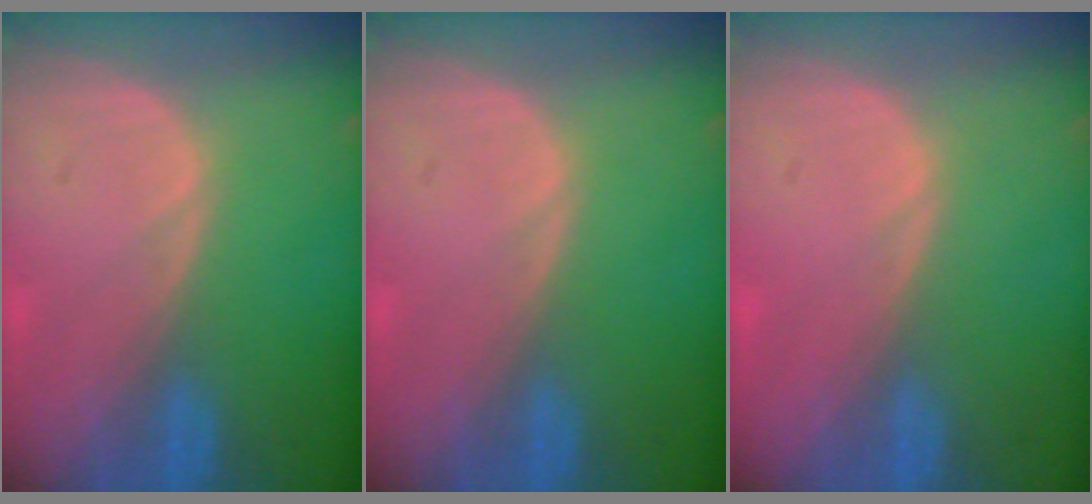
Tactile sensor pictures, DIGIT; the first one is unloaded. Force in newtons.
{"total": 0.0}
{"total": 0.5, "press": 0.0, "slide": 0.5}